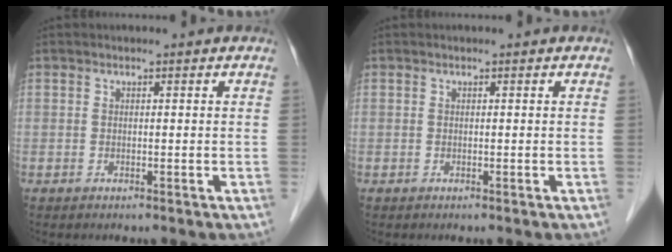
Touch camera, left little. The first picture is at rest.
{"total": 0.0}